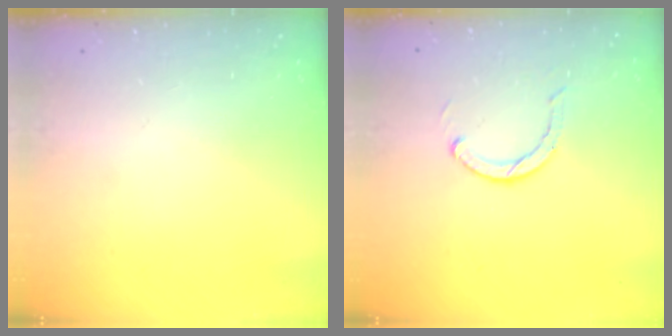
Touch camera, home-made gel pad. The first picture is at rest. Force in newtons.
{"total": 2.9, "press": 2.9, "slide": 0.4}